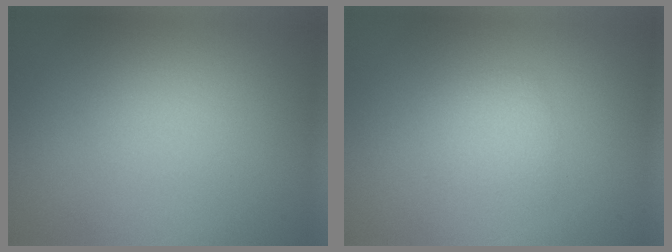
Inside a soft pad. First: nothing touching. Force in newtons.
{"total": 1.7, "press": 1.7, "slide": 0.0}